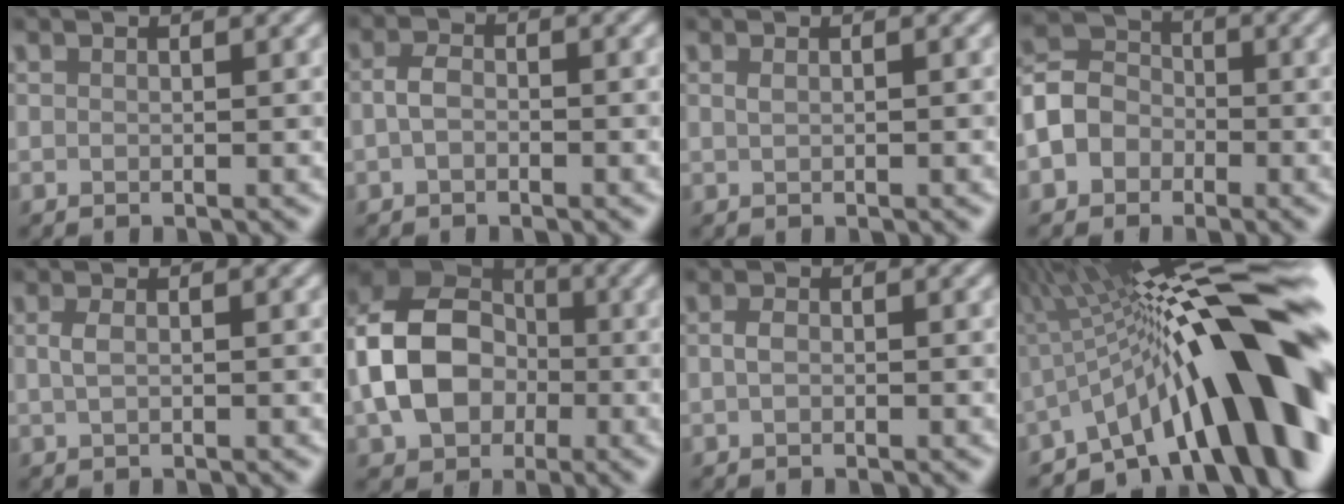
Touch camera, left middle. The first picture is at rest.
{"total": 1.7, "force": [-0.5, 1.0, 1.2], "torque": [-0.025, 0.006, -0.014]}
{"total": 0.6, "force": [0.3, 0.2, 0.4], "torque": [-0.008, 0.003, 0.005]}
{"total": 4.4, "force": [-1.7, 3.7, 1.8], "torque": [-0.036, 0.008, -0.047]}
{"total": 1.1, "force": [0.1, 0.5, 1.0], "torque": [-0.023, 0.001, 0.001]}
{"total": 10.6, "force": [-1.5, 8.0, 6.8], "torque": [-0.142, -0.004, -0.039]}
{"total": 1.1, "force": [-0.1, 0.7, 0.8], "torque": [-0.019, 0.002, -0.005]}
{"total": 17.0, "force": [-3.6, 4.5, 16.0], "torque": [-0.208, 0.043, -0.069]}